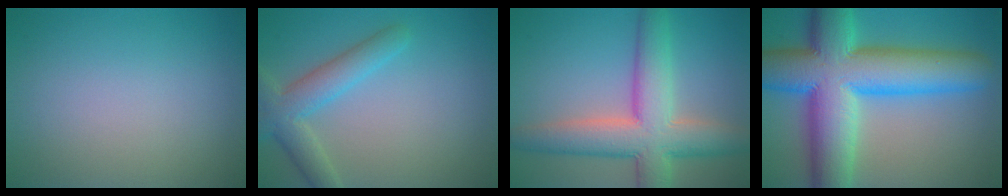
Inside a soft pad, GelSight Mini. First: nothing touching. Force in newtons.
{"total": 4.3, "press": 4.3, "slide": 0.2}
{"total": 8.6, "press": 8.6, "slide": 0.5}
{"total": 15.0, "press": 14.9, "slide": 0.3}